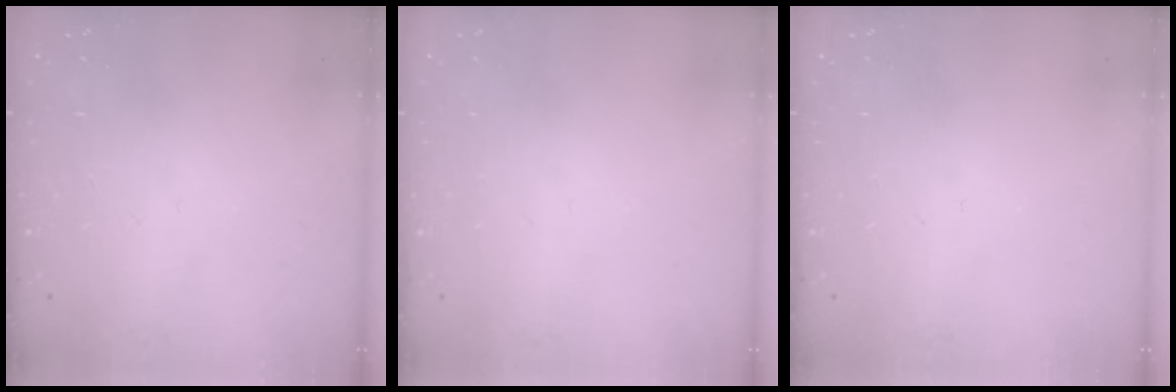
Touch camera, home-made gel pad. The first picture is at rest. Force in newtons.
{"total": 0.0}
{"total": 0.0}